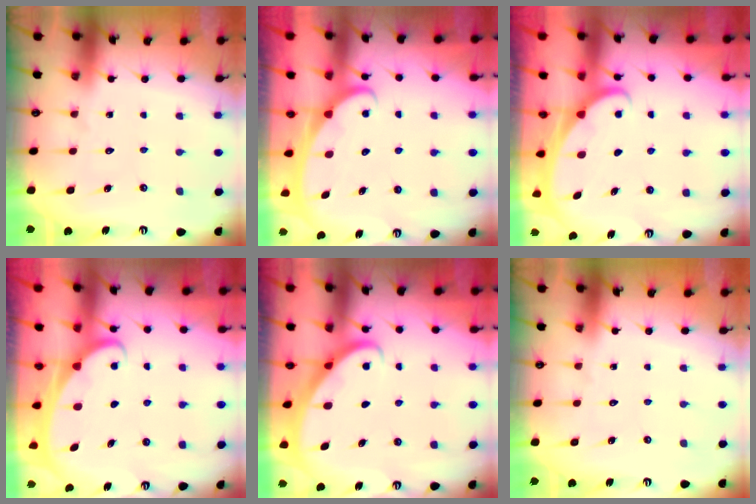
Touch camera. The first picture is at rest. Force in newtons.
{"total": 2.5, "press": 2.4, "slide": 0.4}
{"total": 1.5, "press": 1.5, "slide": 0.1}
{"total": 1.8, "press": 1.8, "slide": 0.2}
{"total": 2.7, "press": 2.7, "slide": 0.2}
{"total": 0.0}